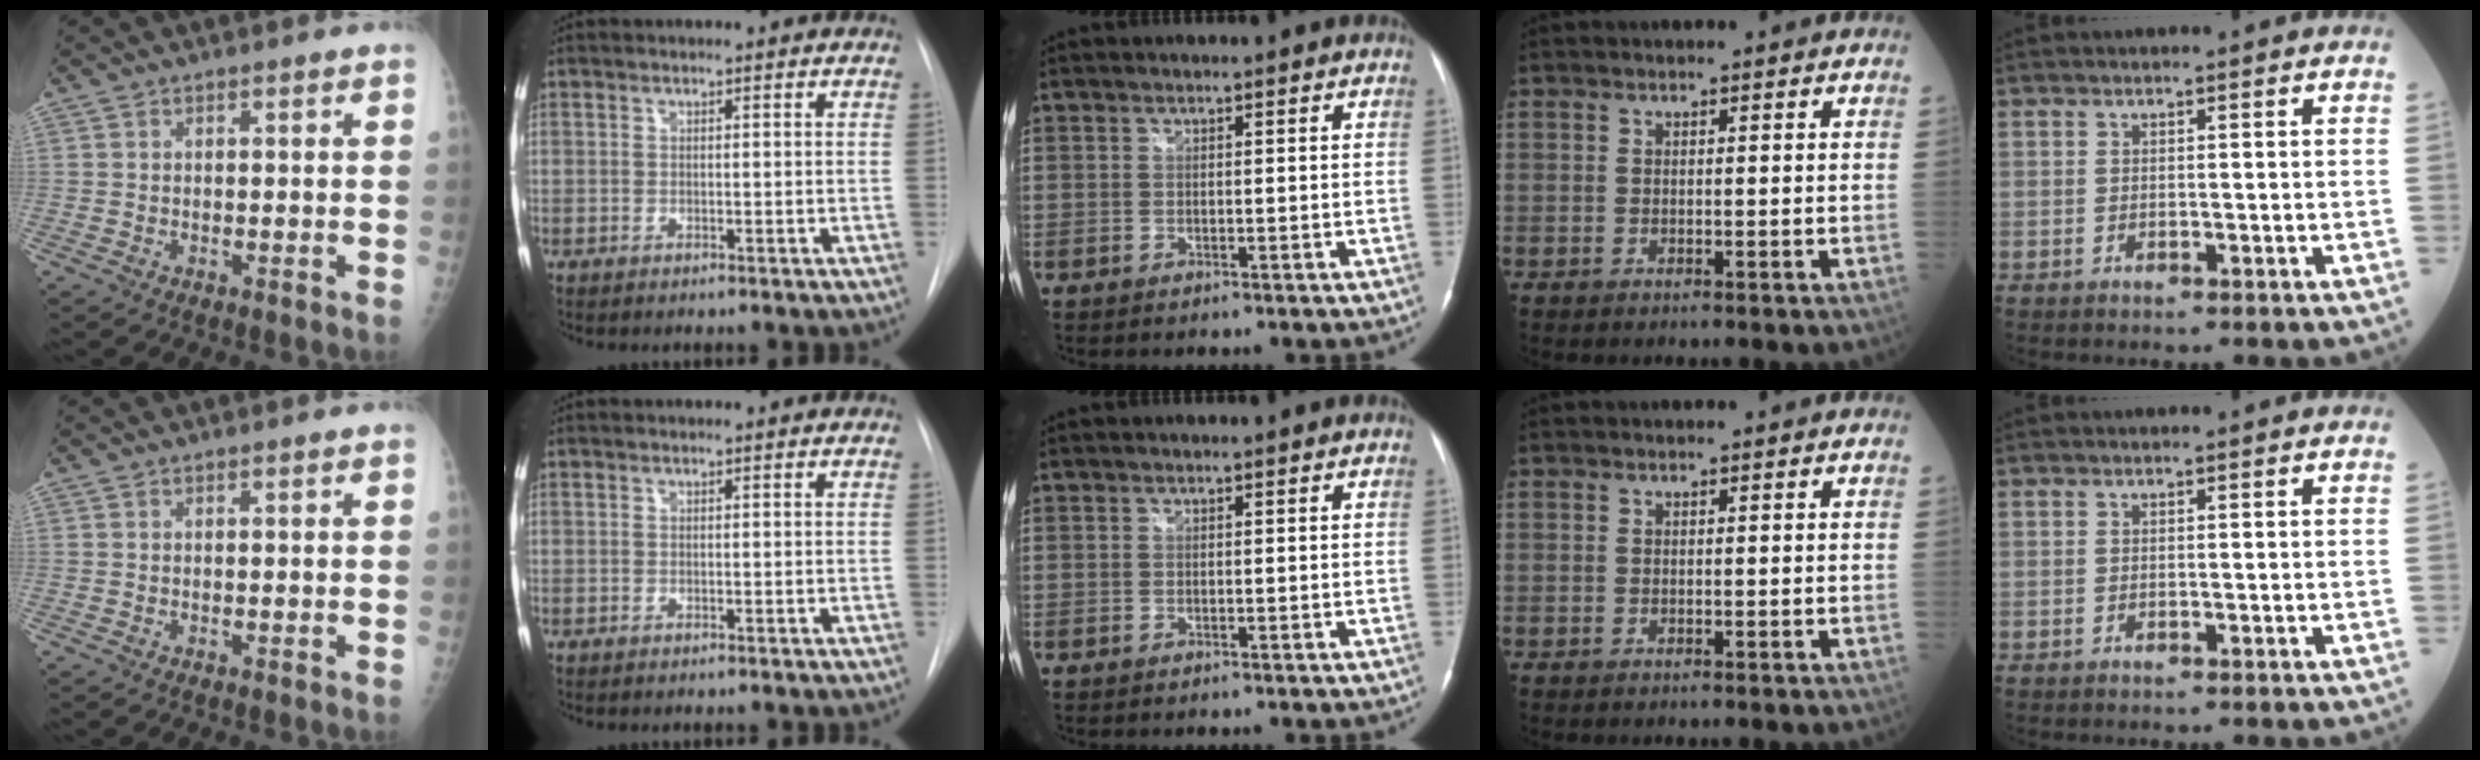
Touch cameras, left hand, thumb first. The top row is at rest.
{}